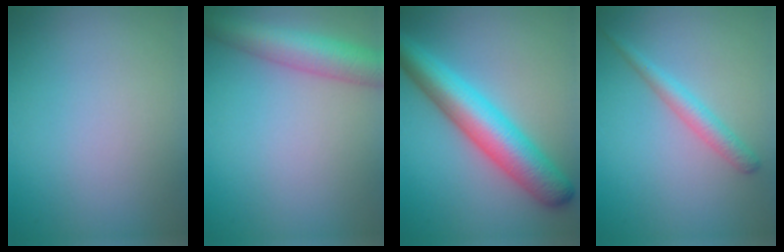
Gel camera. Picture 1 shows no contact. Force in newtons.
{"total": 5.6, "press": 5.6, "slide": 0.2}
{"total": 7.4, "press": 7.4, "slide": 0.1}
{"total": 2.2, "press": 2.2, "slide": 0.0}